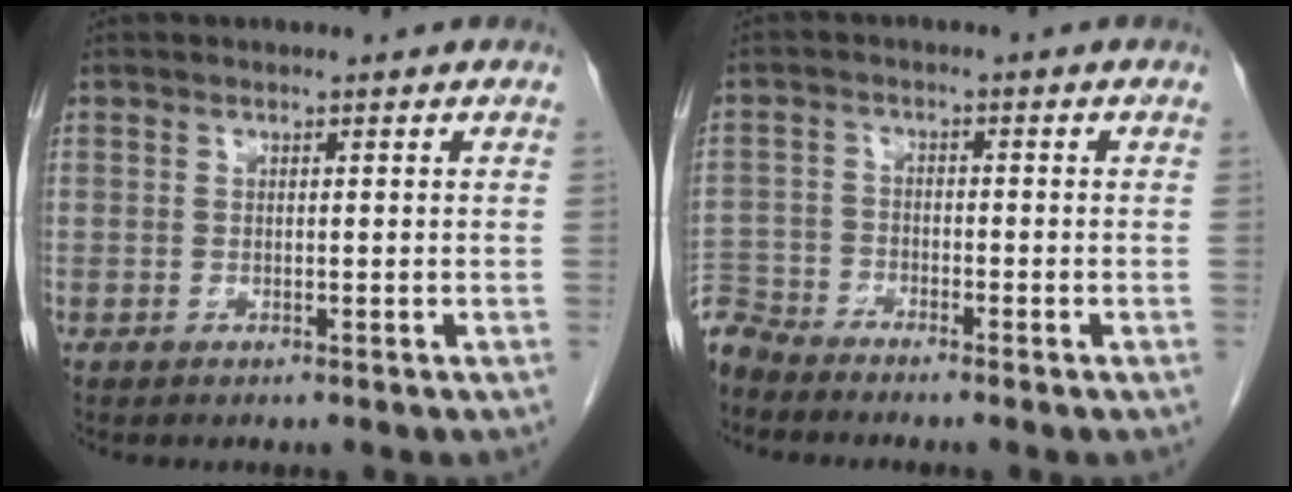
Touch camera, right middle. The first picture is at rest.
{"total": 5.2, "force": [-5.2, 0.7, 0.1], "torque": [0.001, -0.005, -0.102]}